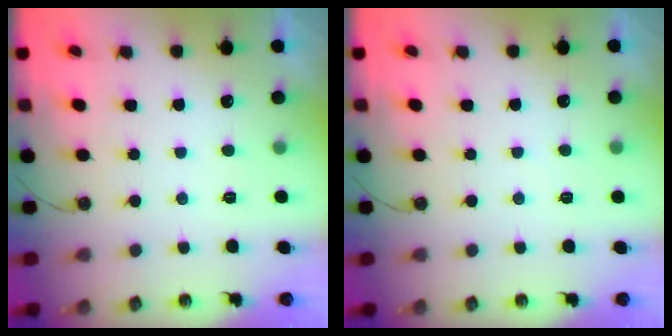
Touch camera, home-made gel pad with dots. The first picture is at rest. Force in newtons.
{"total": 3.4, "press": 3.4, "slide": 0.5}